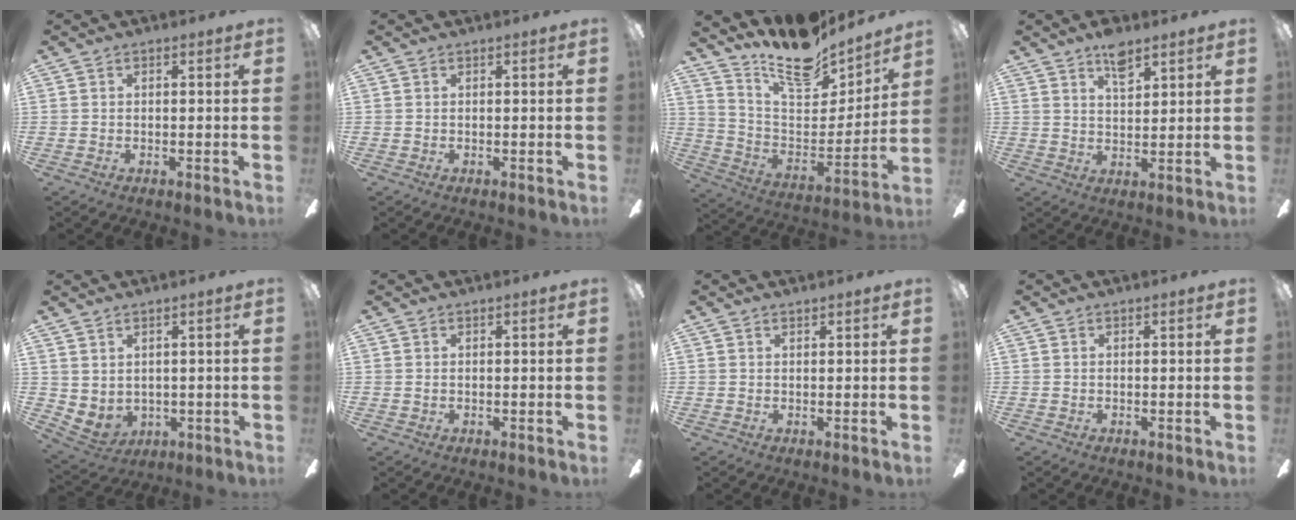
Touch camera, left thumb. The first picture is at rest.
{"total": 0.0}
{"total": 15.7, "force": [13.3, 5.4, 6.2], "torque": [-0.113, -0.104, 0.234]}
{"total": 6.6, "force": [4.7, 2.8, 3.8], "torque": [-0.052, -0.022, 0.081]}
{"total": 3.5, "force": [1.5, 2.7, 1.7], "torque": [-0.052, -0.013, 0.029]}
{"total": 0.0}
{"total": 0.7, "force": [0.7, 0.0, 0.0], "torque": [-0.002, 0.000, 0.012]}
{"total": 0.0}